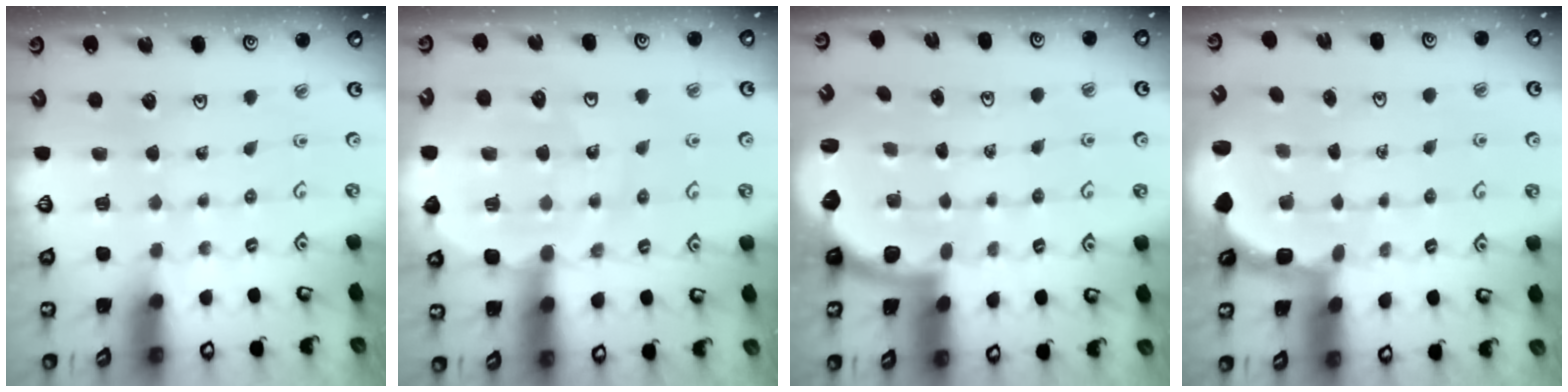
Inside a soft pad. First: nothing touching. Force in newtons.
{"total": 10.7, "press": 10.4, "slide": 2.1}
{"total": 2.3, "press": 2.0, "slide": 1.3}
{"total": 2.8, "press": 2.3, "slide": 1.7}